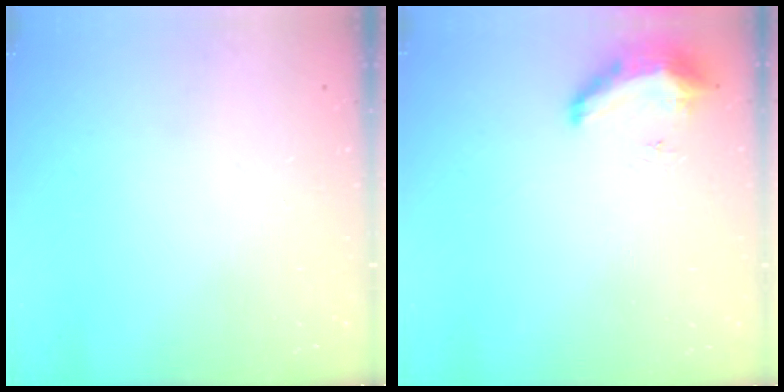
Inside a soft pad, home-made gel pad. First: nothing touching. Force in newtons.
{"total": 8.7, "press": 8.5, "slide": 1.8}